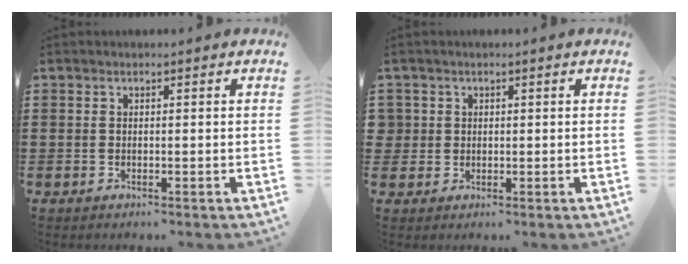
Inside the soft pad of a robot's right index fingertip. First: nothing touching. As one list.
[{"total": 1.7, "force": [0.3, 1.7, 0.2], "torque": [-0.011, 0.009, 0.005]}]